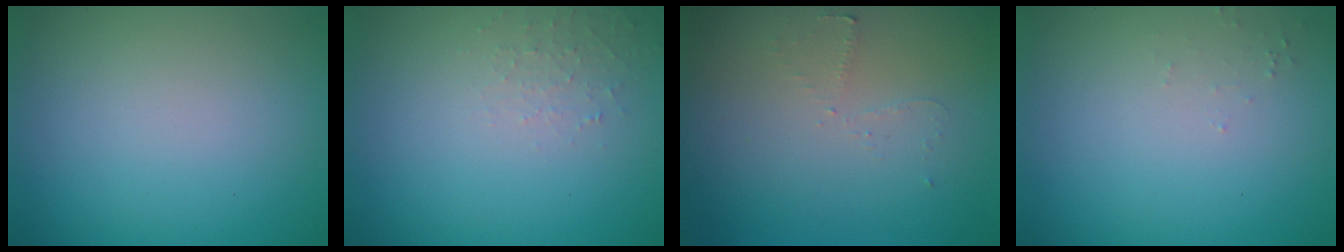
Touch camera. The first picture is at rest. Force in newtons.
{"total": 1.3, "press": 1.3, "slide": 0.2}
{"total": 1.2, "press": 1.1, "slide": 0.3}
{"total": 0.6, "press": 0.6, "slide": 0.2}